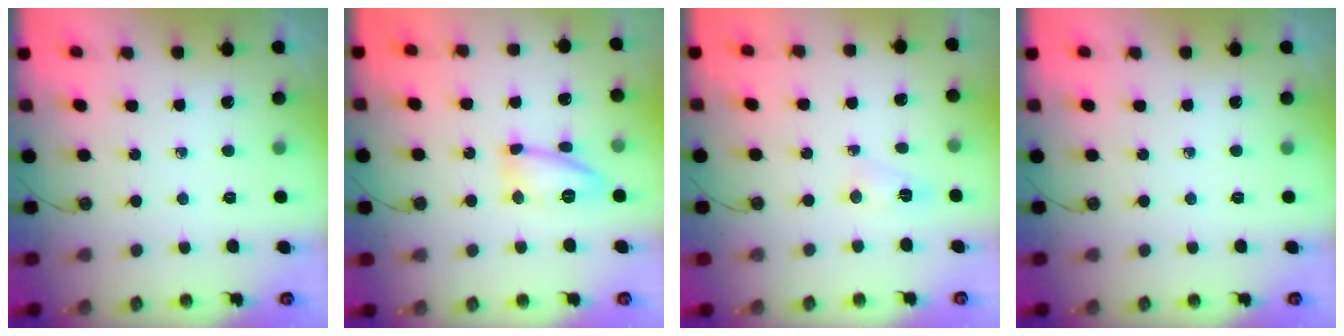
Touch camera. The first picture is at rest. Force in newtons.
{"total": 12.5, "press": 12.5, "slide": 1.0}
{"total": 4.3, "press": 3.6, "slide": 2.5}
{"total": 0.0}